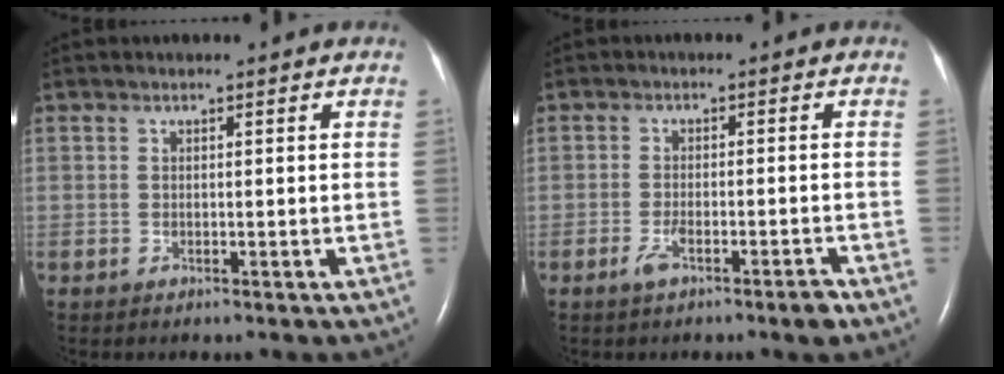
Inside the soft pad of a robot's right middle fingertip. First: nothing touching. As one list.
[{"total": 4.0, "force": [-2.5, 0.4, 3.0], "torque": [-0.056, -0.004, -0.045]}]